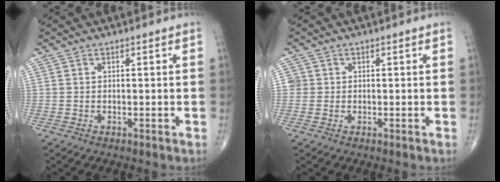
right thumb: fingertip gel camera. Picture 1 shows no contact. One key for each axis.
{"total": 1.7, "fx": 0.1, "fy": 1.7, "fz": 0.2, "tx": 0.009, "ty": 0.005, "tz": -0.001}